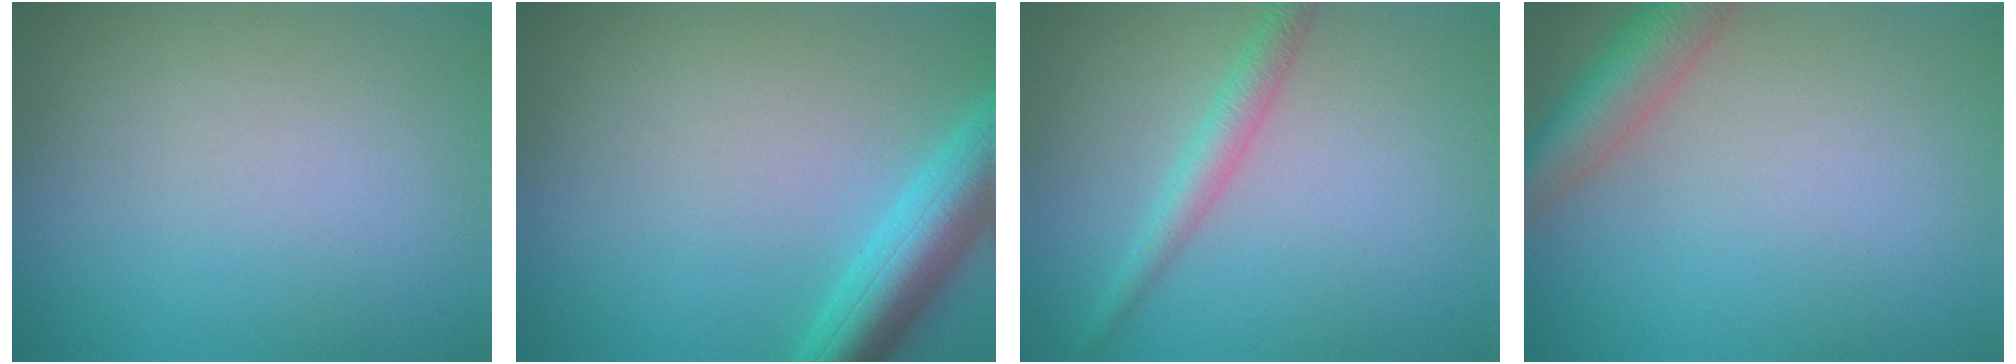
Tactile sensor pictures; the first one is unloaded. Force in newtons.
{"total": 5.5, "press": 5.5, "slide": 0.3}
{"total": 2.5, "press": 2.5, "slide": 0.1}
{"total": 4.6, "press": 4.6, "slide": 0.2}